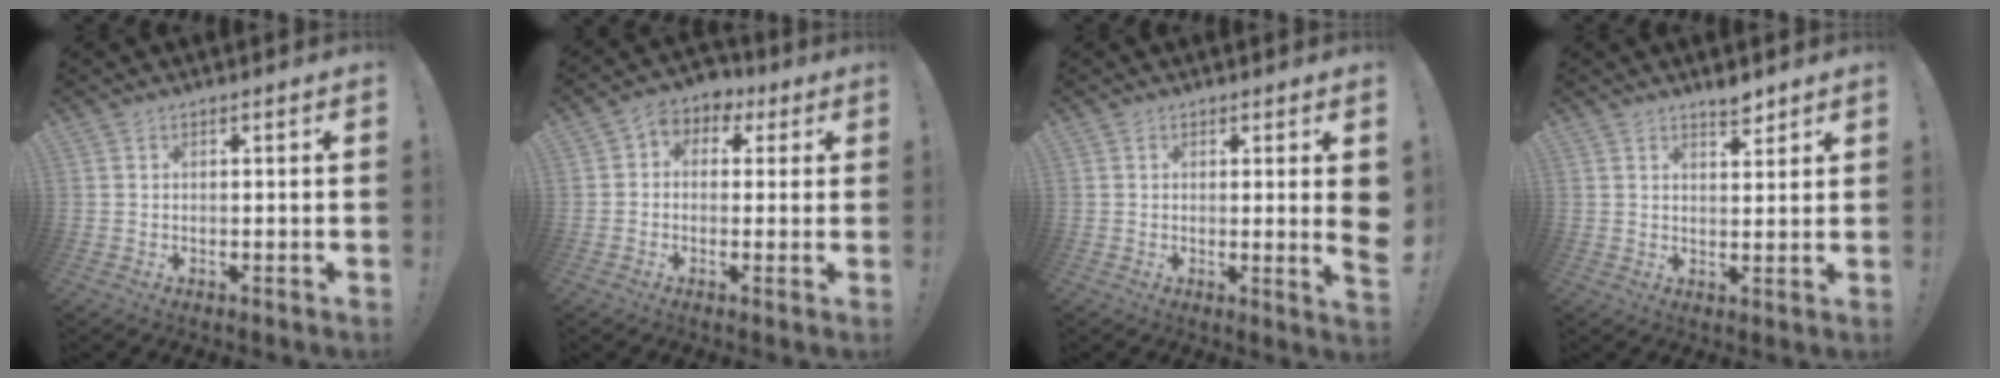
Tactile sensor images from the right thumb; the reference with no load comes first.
{"total": 5.0, "force": [-0.2, 4.6, 2.0], "torque": [-0.016, 0.000, 0.000]}
{"total": 4.5, "force": [1.0, -0.3, 4.4], "torque": [-0.052, -0.021, 0.015]}
{"total": 3.9, "force": [3.4, 1.2, 1.7], "torque": [-0.009, -0.024, 0.055]}